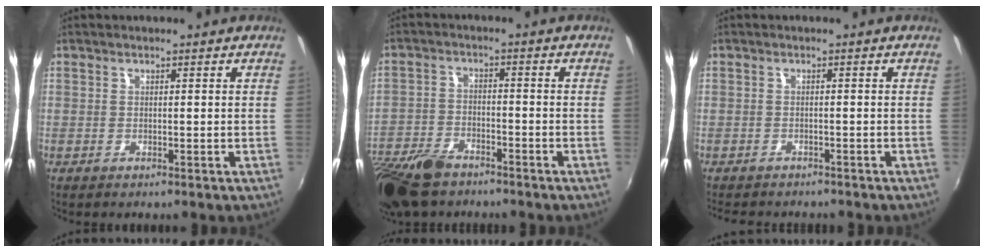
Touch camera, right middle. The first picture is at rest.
{"total": 12.6, "force": [-9.4, 5.6, 6.2], "torque": [-0.159, -0.021, -0.183]}
{"total": 4.5, "force": [-4.0, 1.4, 1.4], "torque": [-0.037, -0.011, -0.061]}